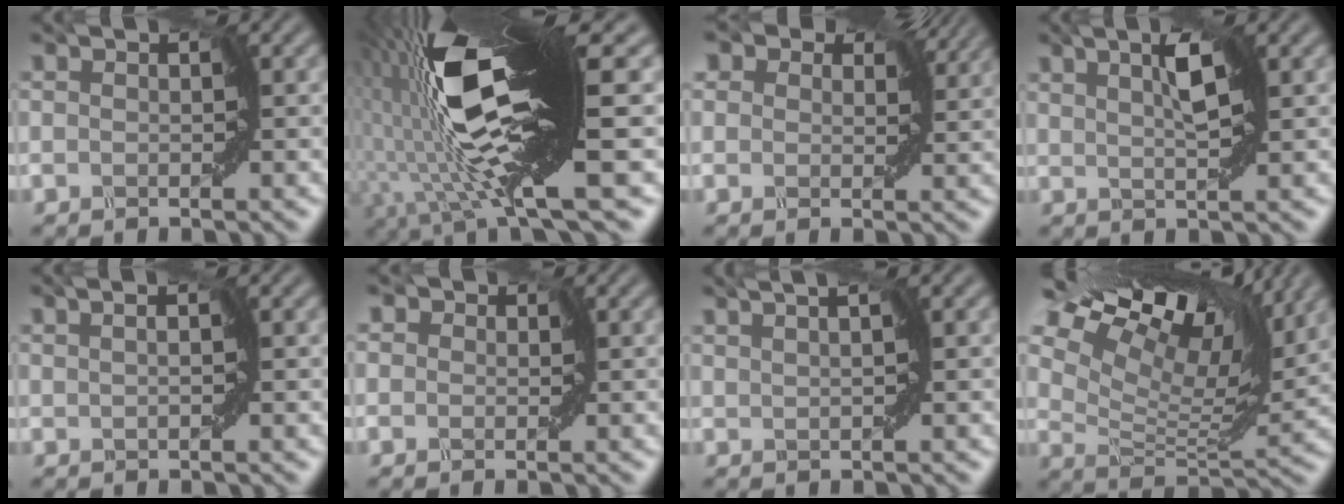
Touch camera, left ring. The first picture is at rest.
{"total": 14.1, "force": [0.8, 3.1, 13.8], "torque": [-0.280, 0.008, 0.022]}
{"total": 7.6, "force": [3.8, 4.8, 4.6], "torque": [-0.084, 0.026, 0.036]}
{"total": 2.3, "force": [1.5, -0.3, 1.7], "torque": [-0.043, 0.001, 0.032]}
{"total": 0.7, "force": [0.3, -0.6, 0.0], "torque": [-0.008, -0.002, 0.015]}
{"total": 2.5, "force": [1.0, 2.0, 1.1], "torque": [-0.001, 0.017, -0.011]}
{"total": 1.1, "force": [0.8, -0.7, 0.4], "torque": [-0.013, -0.003, 0.022]}
{"total": 14.7, "force": [11.1, 5.0, 8.3], "torque": [-0.178, 0.040, 0.179]}